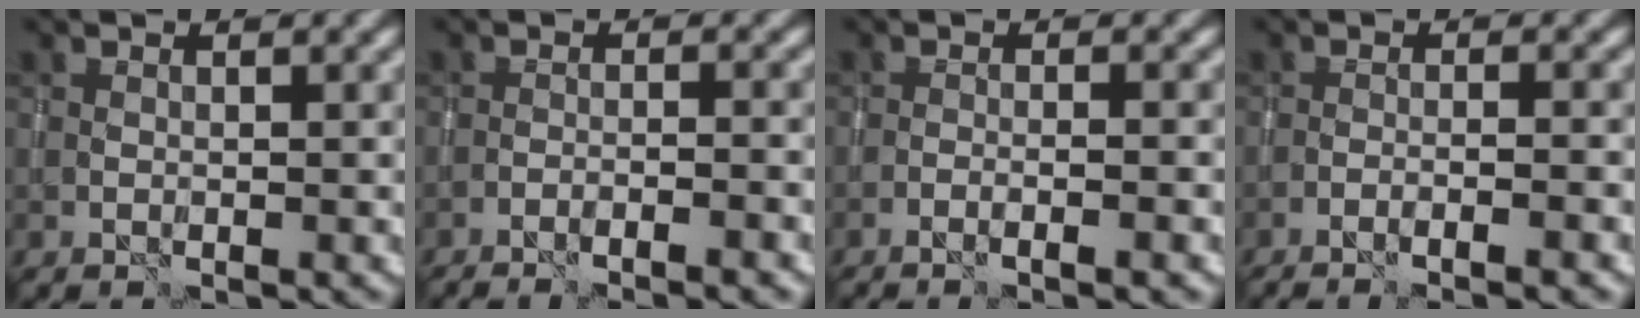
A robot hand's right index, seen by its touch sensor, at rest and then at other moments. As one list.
[{"total": 3.8, "force": [-3.1, 0.6, 2.1], "torque": [-0.030, 0.009, -0.054]}, {"total": 2.7, "force": [-1.6, 0.5, 2.1], "torque": [-0.030, 0.015, -0.036]}, {"total": 3.5, "force": [-2.5, 0.5, 2.3], "torque": [-0.033, 0.009, -0.050]}]